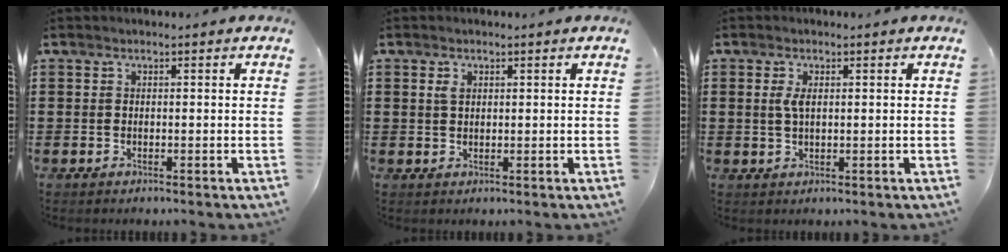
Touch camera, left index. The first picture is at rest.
{"total": 1.5, "force": [0.7, 0.8, 1.0], "torque": [-0.023, 0.005, 0.012]}
{"total": 2.5, "force": [0.6, 0.9, 2.2], "torque": [-0.055, 0.002, 0.007]}